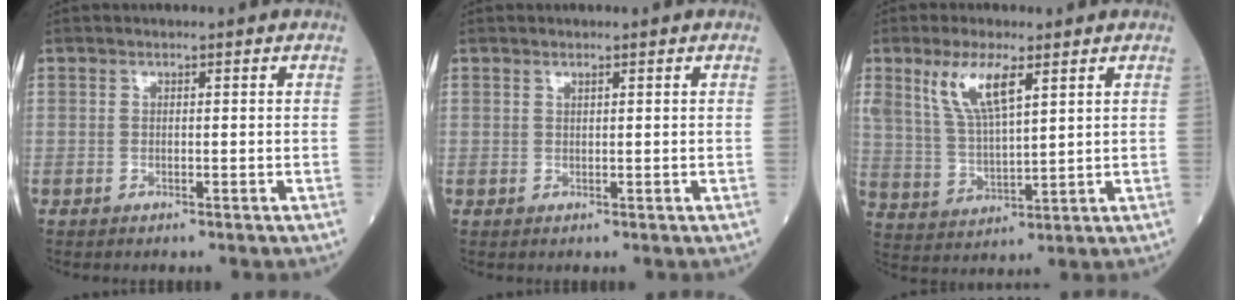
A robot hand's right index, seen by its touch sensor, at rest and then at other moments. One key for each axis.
{"total": 0.5, "fx": 0.4, "fy": 0.1, "fz": 0.3, "tx": -0.007, "ty": -0.003, "tz": 0.008}
{"total": 8.8, "fx": 4.6, "fy": 2.2, "fz": 7.2, "tx": -0.154, "ty": 0.005, "tz": 0.098}